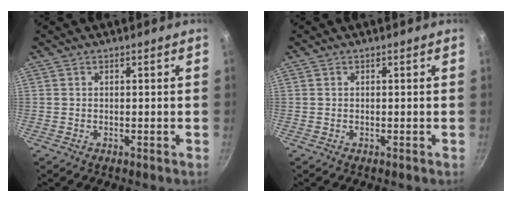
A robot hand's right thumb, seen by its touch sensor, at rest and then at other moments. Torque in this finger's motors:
{"motor_torque": [-0.31, 0.31, 0.16, 0.16, 0.01]}